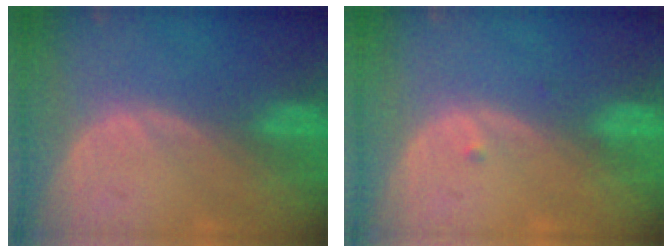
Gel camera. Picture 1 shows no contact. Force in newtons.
{"total": 0.6, "press": 0.5, "slide": 0.3}